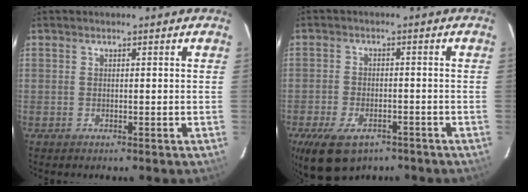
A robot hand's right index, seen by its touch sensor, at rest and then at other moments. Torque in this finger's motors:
{"motor_torque": [1.18, -0.95, 0.23, 0.08]}